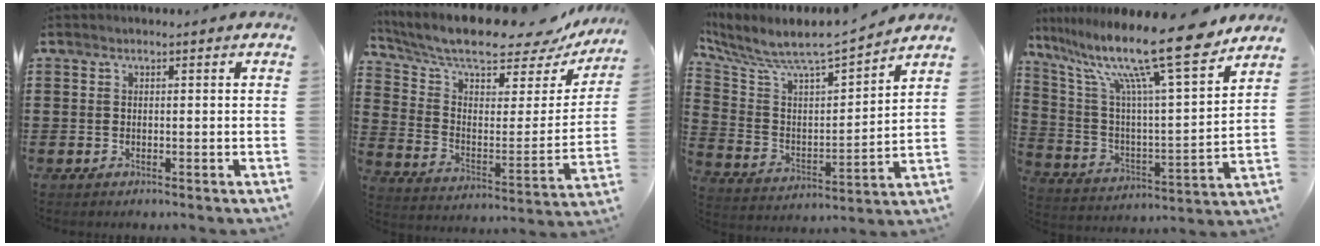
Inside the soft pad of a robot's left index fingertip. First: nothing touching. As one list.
[{"total": 10.4, "force": [8.9, 2.1, 4.9], "torque": [-0.128, -0.059, 0.151]}, {"total": 6.6, "force": [5.9, 0.9, 2.8], "torque": [-0.086, -0.053, 0.093]}, {"total": 16.6, "force": [12.8, 1.4, 10.6], "torque": [-0.217, -0.078, 0.208]}]